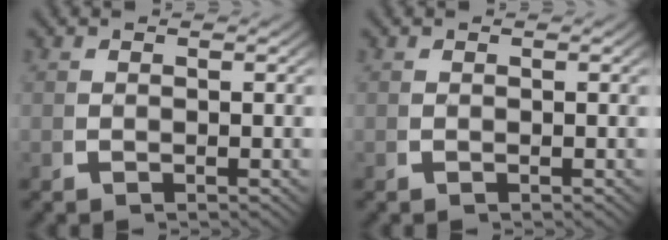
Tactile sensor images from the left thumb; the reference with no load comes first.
{"total": 0.0}